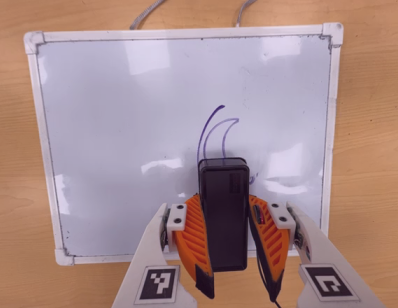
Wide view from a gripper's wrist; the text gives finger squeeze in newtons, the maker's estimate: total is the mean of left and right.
{"total": 7.0, "left": 5.7, "right": 8.4}